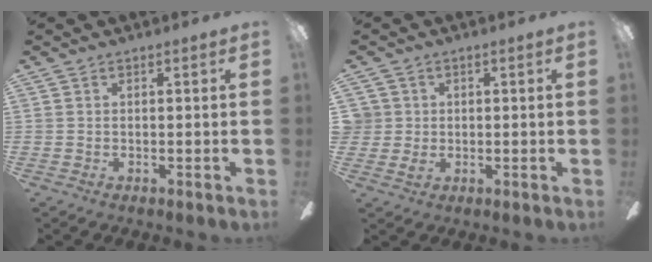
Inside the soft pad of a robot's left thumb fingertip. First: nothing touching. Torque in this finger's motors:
{"motor_torque": [0.00, 0.01, 0.17, -0.12, 0.00]}